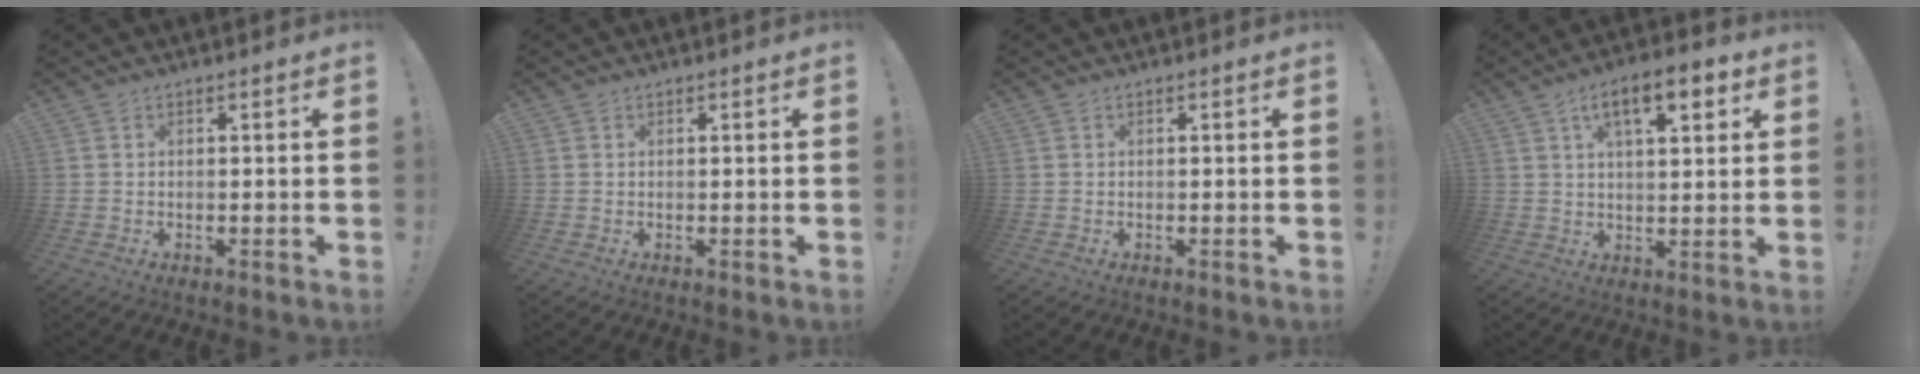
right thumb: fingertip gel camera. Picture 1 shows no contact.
{"total": 0.0}
{"total": 0.0}
{"total": 11.0, "force": [5.0, 4.2, 8.9], "torque": [-0.127, -0.011, 0.080]}